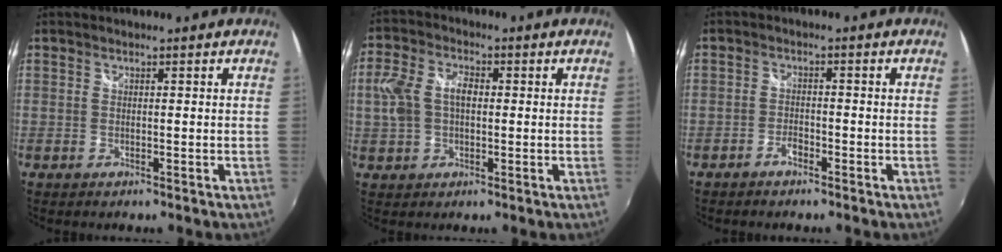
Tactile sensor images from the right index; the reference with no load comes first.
{"total": 7.9, "force": [0.4, 5.2, 6.0], "torque": [-0.127, 0.016, 0.008]}
{"total": 2.1, "force": [-1.7, 0.8, 0.9], "torque": [-0.024, 0.004, -0.031]}